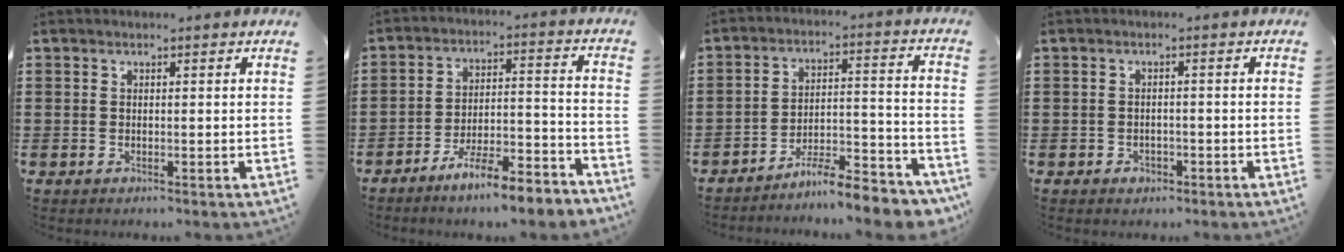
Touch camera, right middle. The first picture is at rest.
{"total": 7.5, "force": [-6.7, 0.2, 3.3], "torque": [-0.054, 0.006, -0.125]}
{"total": 7.6, "force": [-7.3, 0.2, 2.1], "torque": [-0.024, 0.010, -0.139]}
{"total": 1.1, "force": [-0.7, 0.8, 0.3], "torque": [-0.009, 0.001, -0.017]}